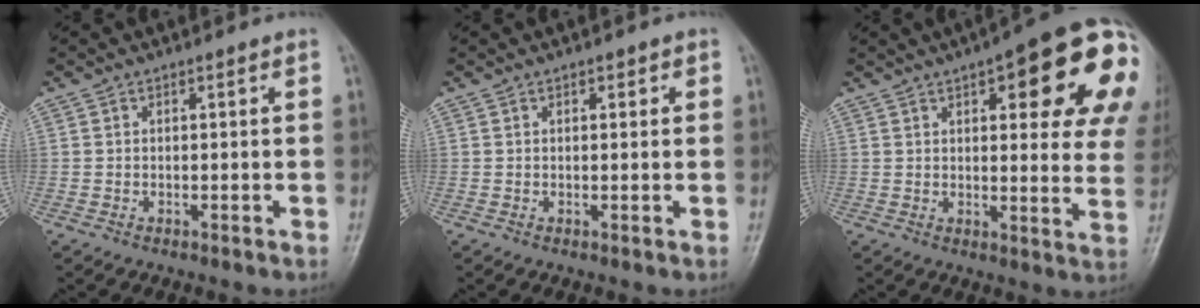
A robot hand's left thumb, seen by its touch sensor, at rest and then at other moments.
{"total": 1.3, "force": [0.5, 0.7, 0.9], "torque": [-0.005, 0.000, 0.007]}
{"total": 24.6, "force": [9.8, 7.8, 21.2], "torque": [-0.196, -0.005, 0.120]}